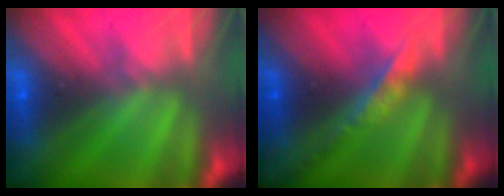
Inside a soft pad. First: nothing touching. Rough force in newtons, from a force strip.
{"total": 2.4}